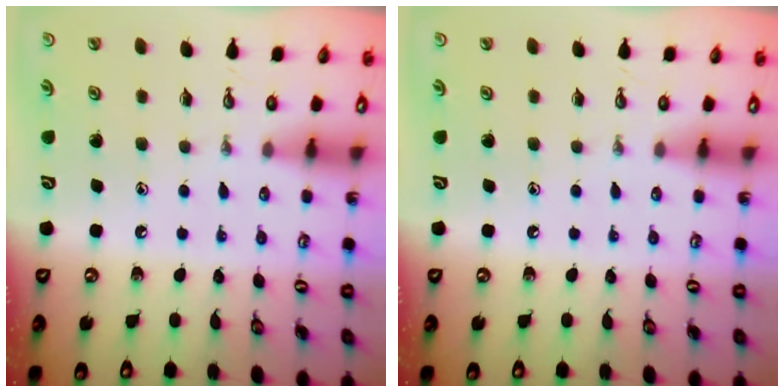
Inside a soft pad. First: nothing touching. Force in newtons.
{"total": 0.0}